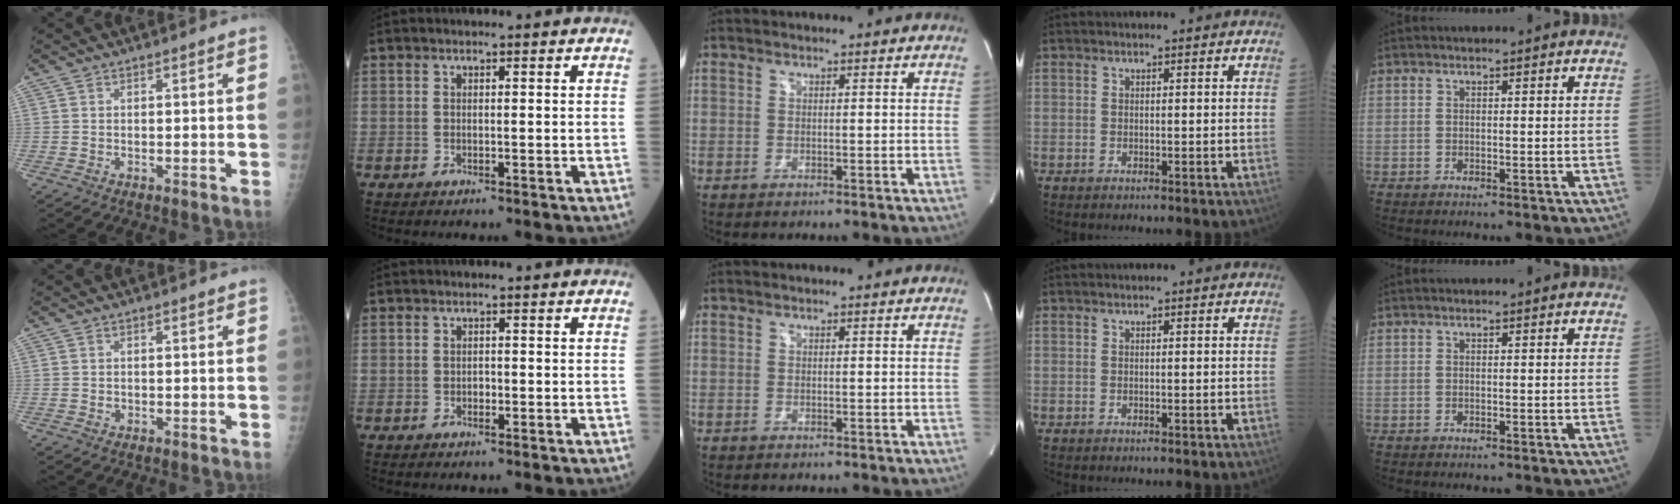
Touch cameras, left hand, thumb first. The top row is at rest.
{"thumb": {"total": 0.6, "force": [0.0, 0.5, 0.2], "torque": [-0.001, 0.001, 0.000]}, "index": {"total": 0.7, "force": [-0.3, 0.4, 0.3], "torque": [0.001, 0.000, -0.008]}}